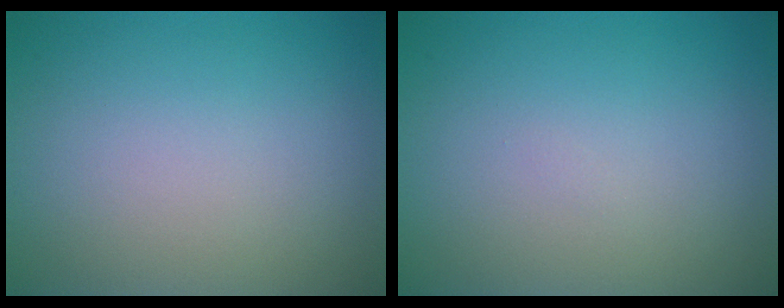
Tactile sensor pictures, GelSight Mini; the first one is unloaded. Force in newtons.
{"total": 0.0}